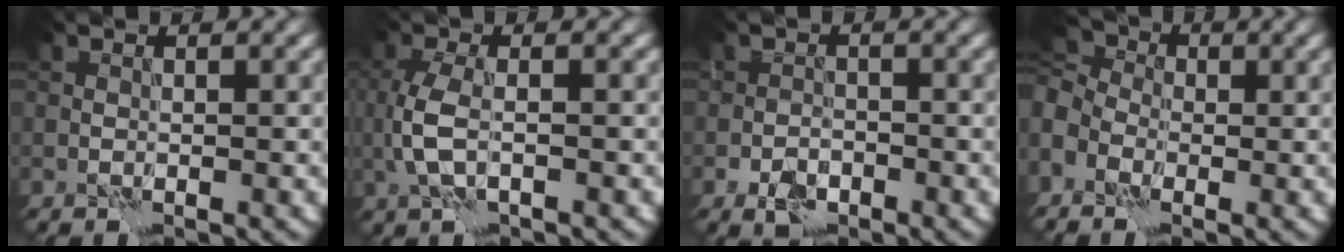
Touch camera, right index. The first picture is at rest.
{"total": 3.1, "force": [-0.2, 1.1, 2.9], "torque": [-0.074, -0.003, -0.003]}
{"total": 2.6, "force": [-1.5, 1.6, 1.3], "torque": [-0.022, 0.000, -0.029]}
{"total": 6.6, "force": [-2.5, 4.9, 3.8], "torque": [-0.101, -0.005, -0.043]}